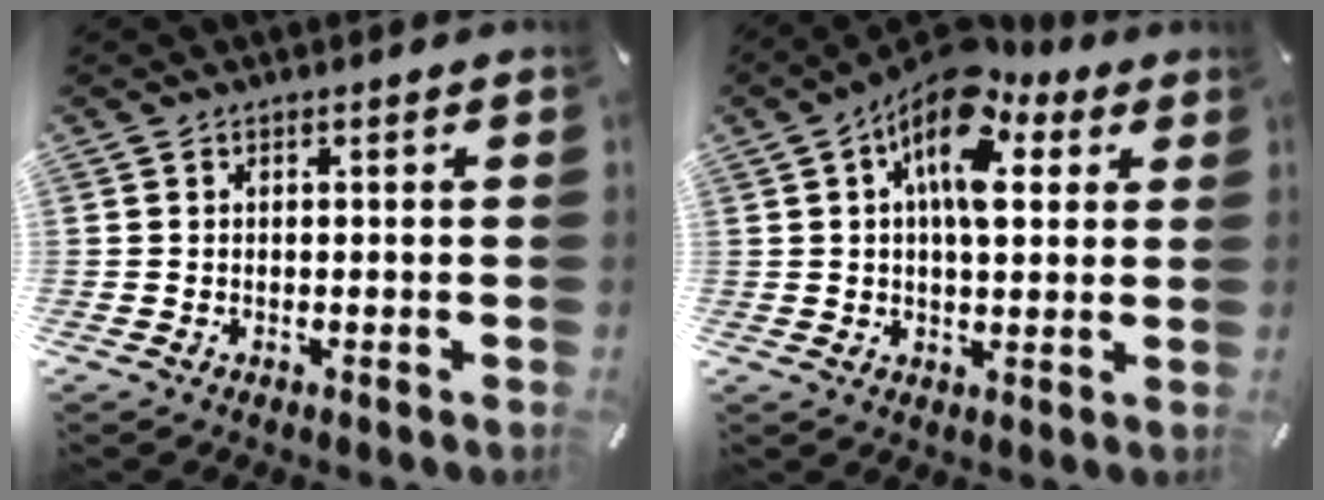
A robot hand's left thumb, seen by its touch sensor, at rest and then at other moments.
{"total": 15.0, "force": [6.8, 7.3, 11.1], "torque": [-0.183, -0.034, 0.116]}